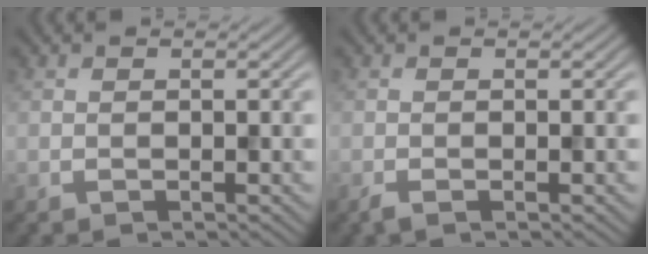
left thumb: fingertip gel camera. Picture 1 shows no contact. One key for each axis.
{"total": 1.2, "fx": -0.7, "fy": 0.2, "fz": 0.9, "tx": -0.016, "ty": 0.003, "tz": -0.018}